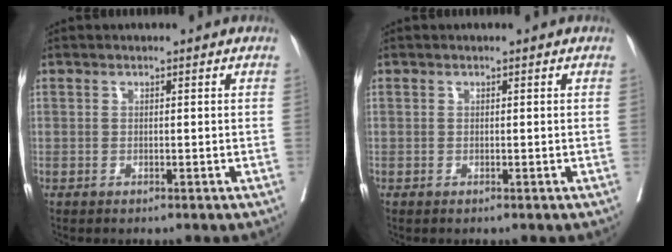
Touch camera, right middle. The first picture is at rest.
{"total": 0.0}